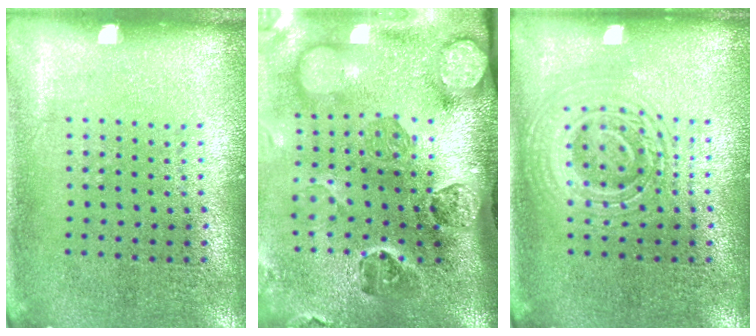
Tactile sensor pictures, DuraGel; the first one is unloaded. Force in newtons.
{"total": 5.0, "press": 3.6, "slide": 3.5}
{"total": 2.5, "press": 2.4, "slide": 0.5}